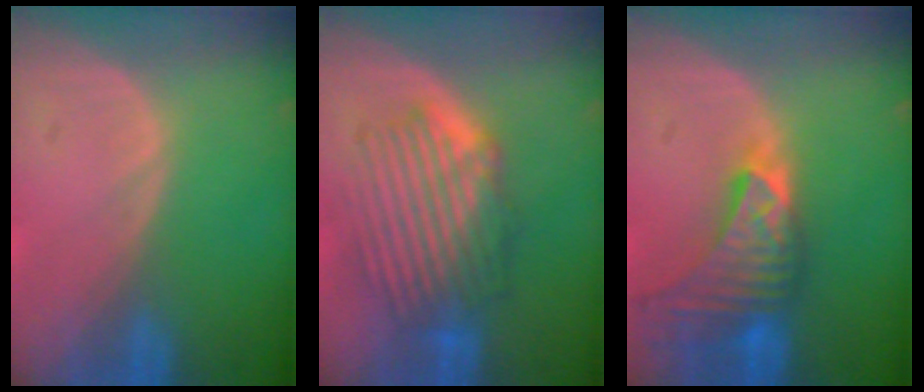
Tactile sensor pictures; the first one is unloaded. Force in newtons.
{"total": 8.3, "press": 8.0, "slide": 2.4}
{"total": 9.1, "press": 8.2, "slide": 3.9}